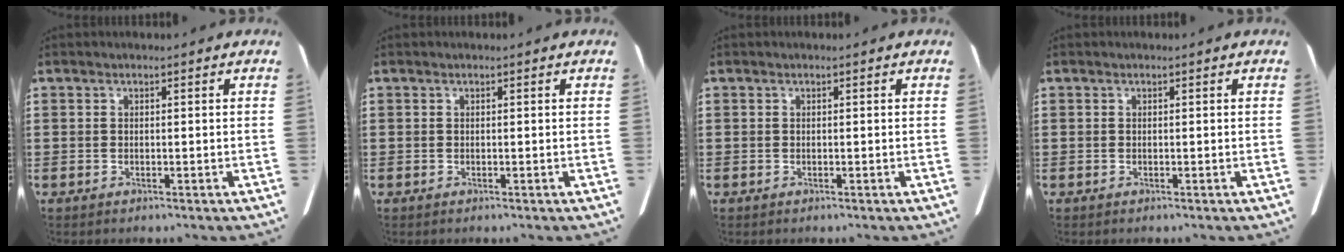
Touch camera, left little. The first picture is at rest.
{"total": 0.0}
{"total": 0.0}
{"total": 0.0}